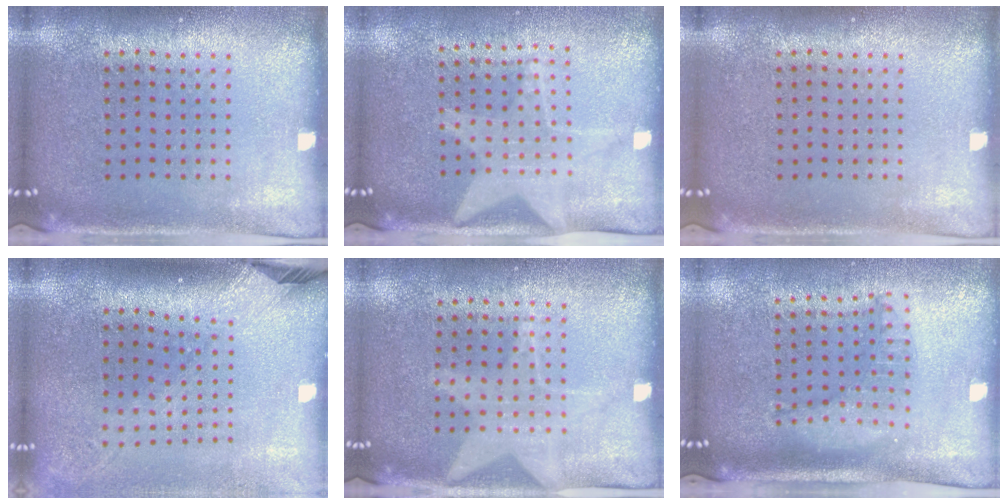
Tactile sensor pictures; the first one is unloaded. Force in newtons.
{"total": 1.9, "press": 1.6, "slide": 1.1}
{"total": 0.0}
{"total": 2.3, "press": 1.7, "slide": 1.5}
{"total": 1.2, "press": 0.9, "slide": 0.8}
{"total": 1.2, "press": 1.2, "slide": 0.2}